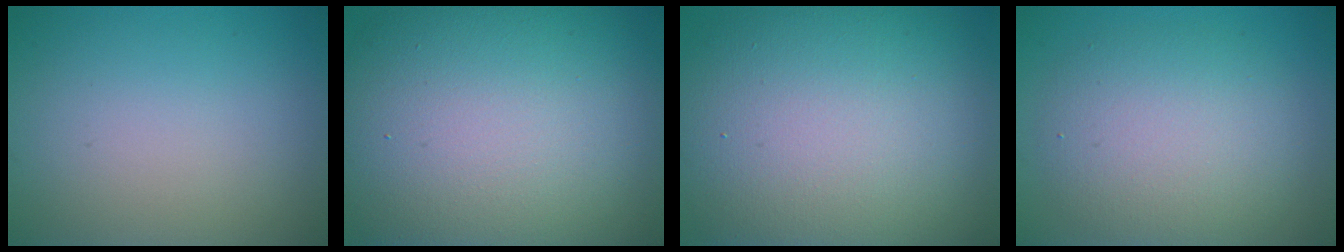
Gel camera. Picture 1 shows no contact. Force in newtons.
{"total": 18.4, "press": 18.4, "slide": 0.5}
{"total": 15.8, "press": 15.8, "slide": 1.0}
{"total": 5.9, "press": 5.8, "slide": 0.7}